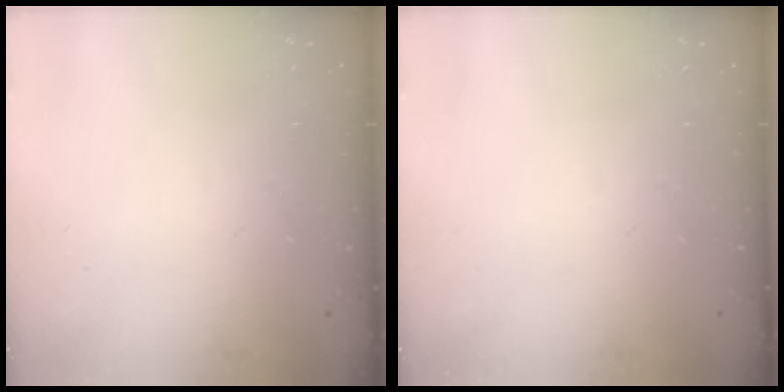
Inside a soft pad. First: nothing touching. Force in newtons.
{"total": 0.0}